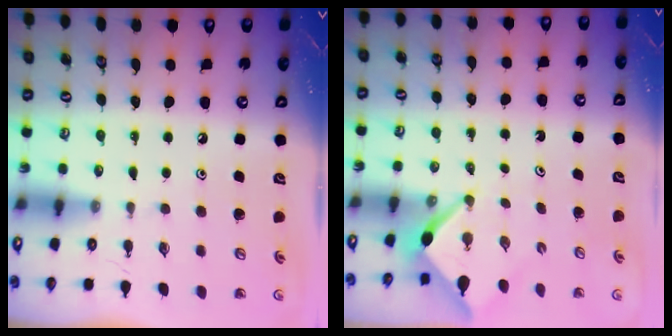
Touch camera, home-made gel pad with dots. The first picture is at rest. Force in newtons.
{"total": 2.6, "press": 2.6, "slide": 0.2}